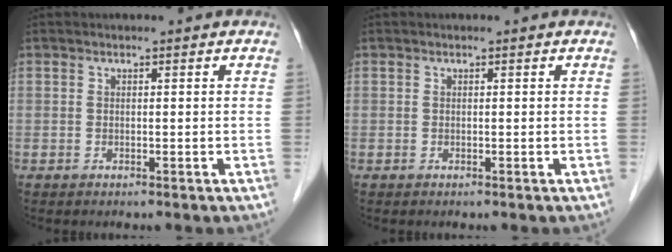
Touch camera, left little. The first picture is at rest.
{"total": 0.0}